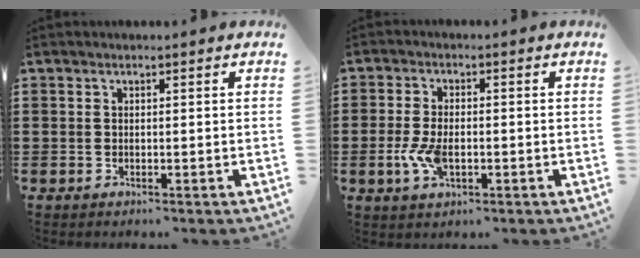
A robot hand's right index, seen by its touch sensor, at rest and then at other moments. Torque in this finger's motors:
{"motor_torque": [1.02, 1.12, 0.18, 0.04]}